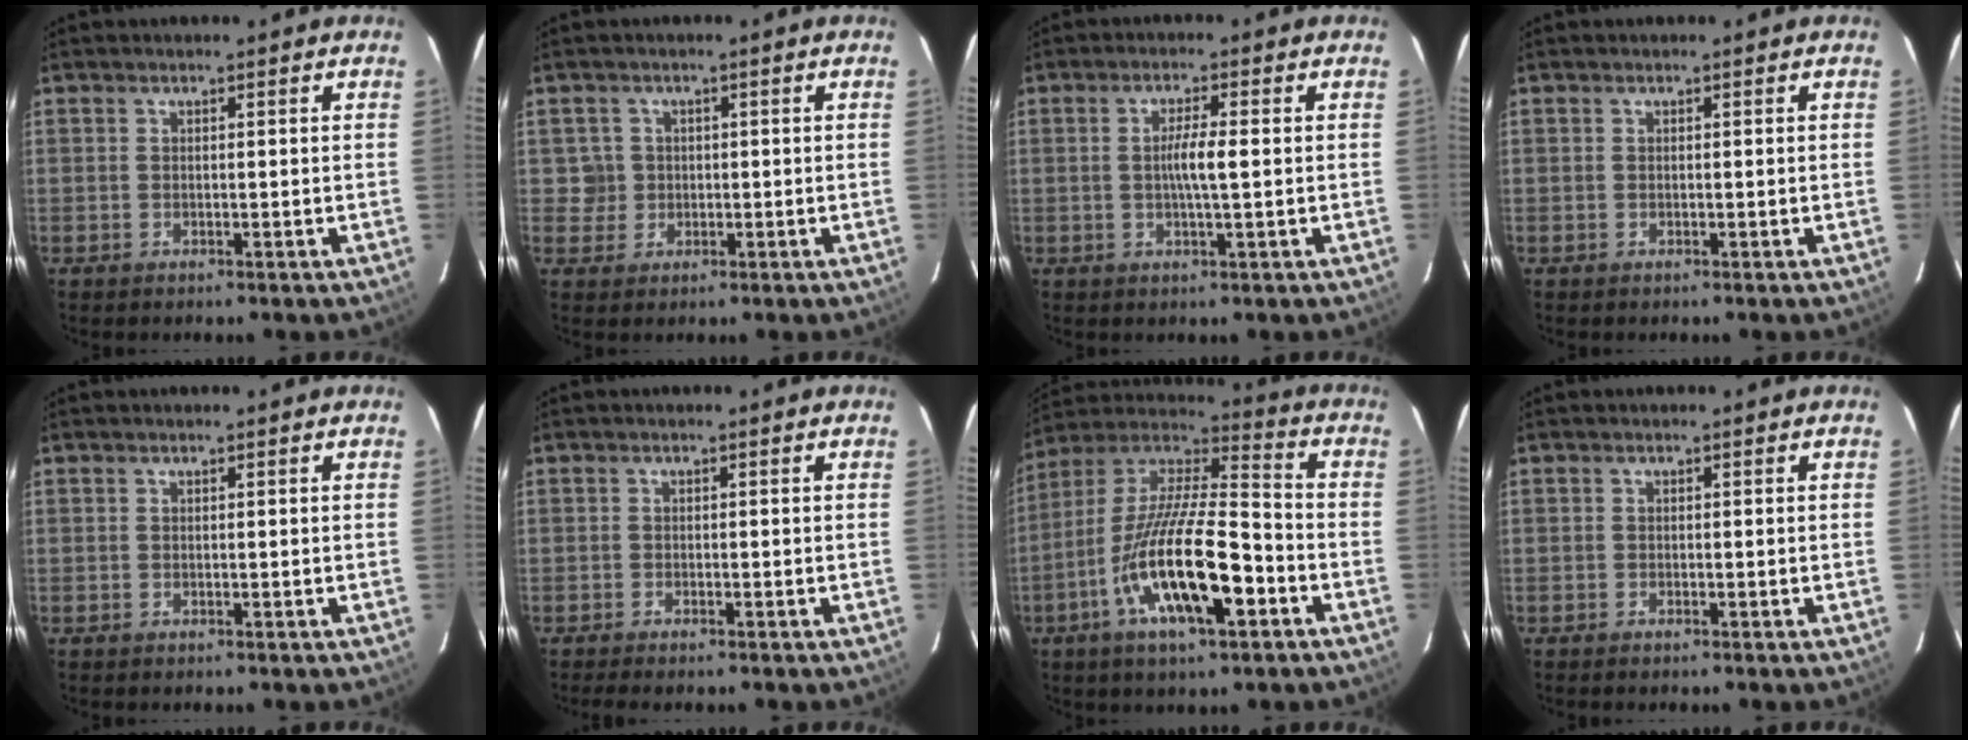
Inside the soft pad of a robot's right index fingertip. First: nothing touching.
{"total": 3.2, "force": [0.1, 3.2, 0.0], "torque": [0.010, 0.020, 0.006]}
{"total": 4.1, "force": [-0.1, 0.1, 4.1], "torque": [-0.074, 0.000, -0.002]}
{"total": 0.0}
{"total": 0.0}
{"total": 2.7, "force": [-2.3, 0.3, 1.3], "torque": [-0.033, -0.010, -0.040]}
{"total": 20.2, "force": [-7.9, 5.6, 17.7], "torque": [-0.330, -0.023, -0.149]}
{"total": 0.6, "force": [-0.5, 0.1, 0.2], "torque": [-0.004, -0.001, -0.011]}